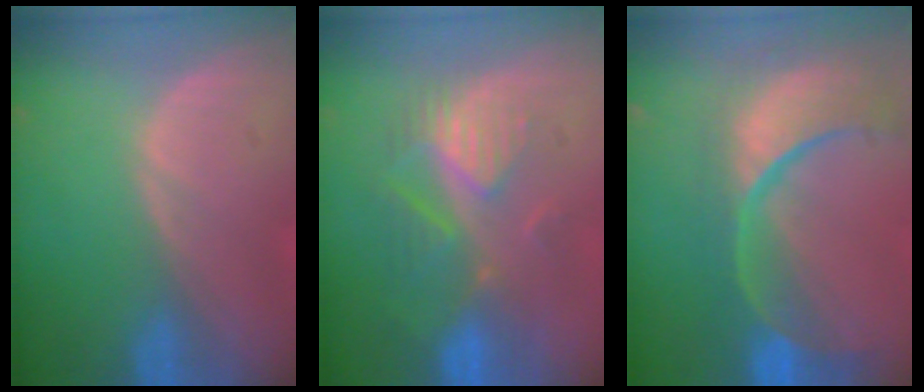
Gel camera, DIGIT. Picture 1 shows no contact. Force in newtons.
{"total": 8.8, "press": 8.0, "slide": 3.8}
{"total": 13.7, "press": 10.8, "slide": 8.4}